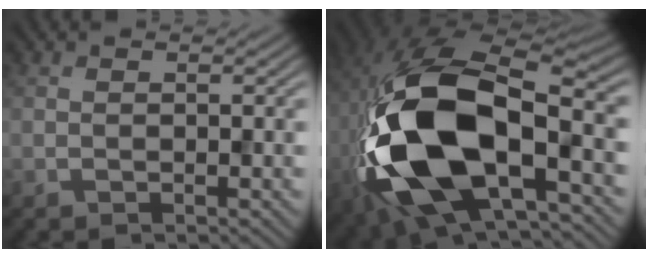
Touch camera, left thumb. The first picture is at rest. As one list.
[{"total": 19.0, "force": [-4.4, 10.0, 15.6], "torque": [-0.345, -0.039, -0.057]}]